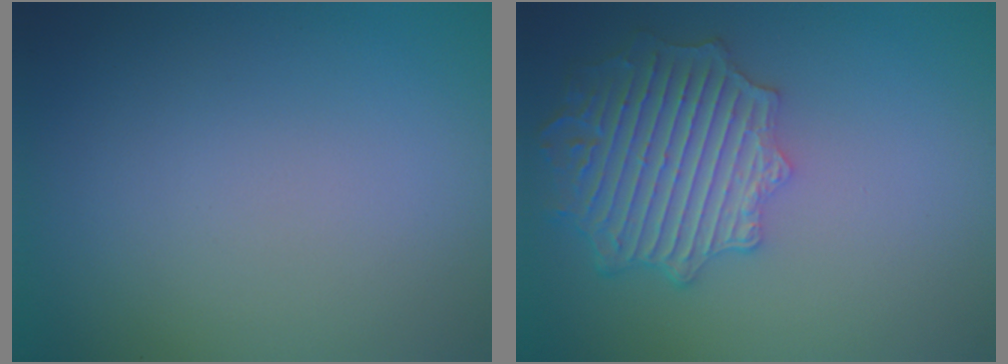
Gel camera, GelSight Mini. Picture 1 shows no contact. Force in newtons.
{"total": 6.4, "press": 5.6, "slide": 3.1}